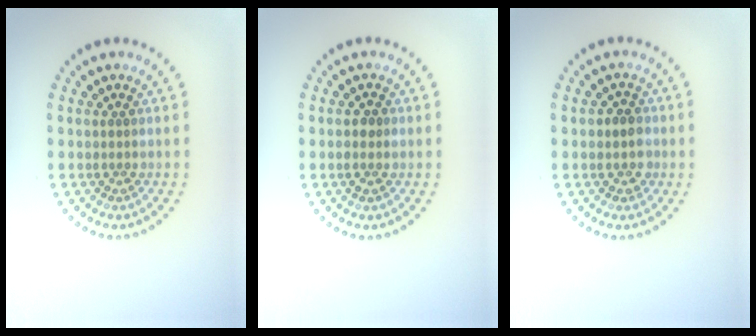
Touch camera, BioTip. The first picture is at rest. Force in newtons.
{"total": 1.3, "press": 1.3, "slide": 0.1}
{"total": 2.0, "press": 1.9, "slide": 0.5}